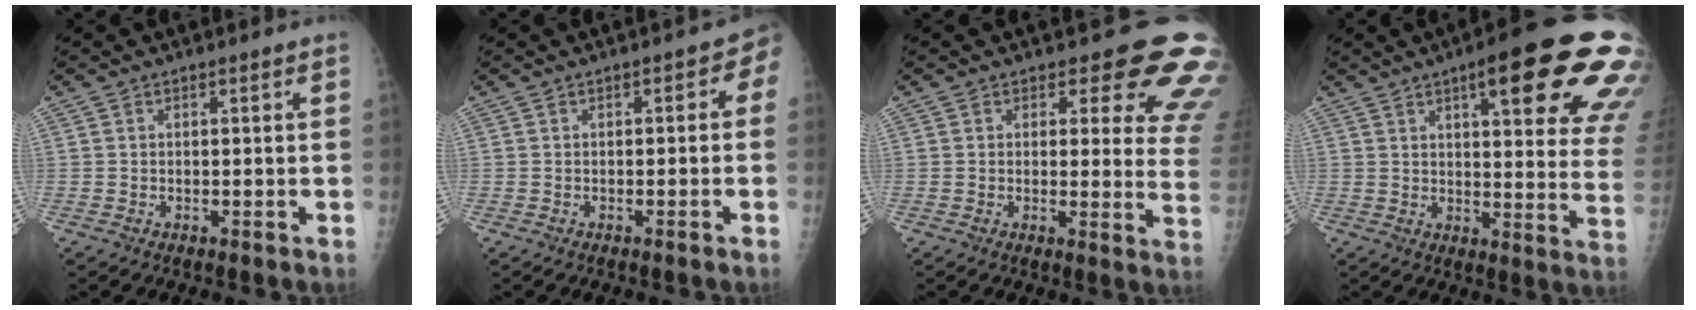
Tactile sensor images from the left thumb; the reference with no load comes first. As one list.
[{"total": 2.7, "force": [-0.8, 1.9, 1.8], "torque": [-0.001, 0.024, -0.017]}, {"total": 13.0, "force": [9.8, 5.4, 6.6], "torque": [-0.017, -0.068, 0.078]}, {"total": 24.7, "force": [12.5, 6.0, 20.5], "torque": [-0.203, -0.030, 0.153]}]